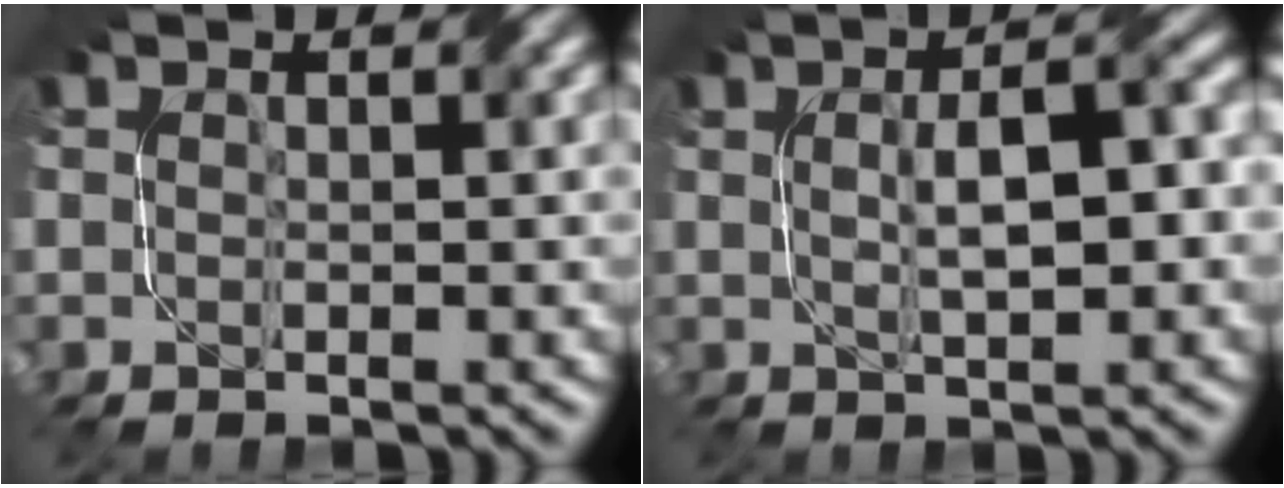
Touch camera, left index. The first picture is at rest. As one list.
[{"total": 5.1, "force": [0.5, 1.5, 4.8], "torque": [-0.070, 0.011, 0.004]}]